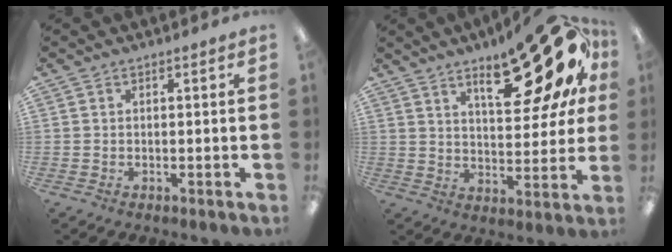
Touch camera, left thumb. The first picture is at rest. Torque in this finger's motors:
{"motor_torque": [2.50, 2.51, 1.06, -1.40, 0.11]}